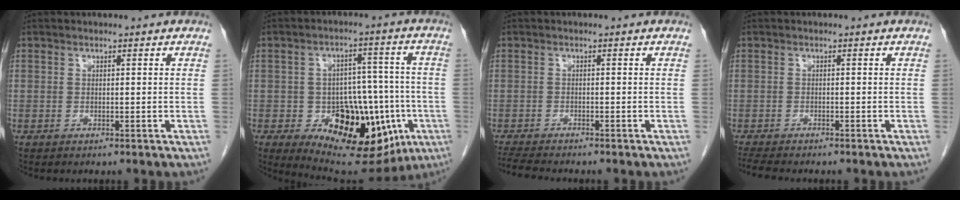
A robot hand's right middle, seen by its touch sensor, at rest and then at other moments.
{"total": 18.8, "force": [-6.8, 9.7, 14.7], "torque": [-0.190, 0.017, -0.078]}
{"total": 6.0, "force": [-5.4, 0.6, 2.5], "torque": [-0.045, -0.015, -0.088]}
{"total": 5.5, "force": [-4.8, 1.1, 2.5], "torque": [-0.046, -0.011, -0.075]}